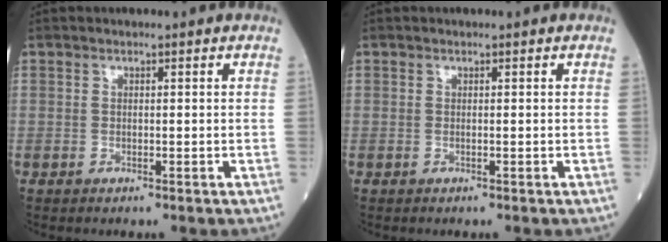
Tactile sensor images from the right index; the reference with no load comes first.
{"total": 0.0}